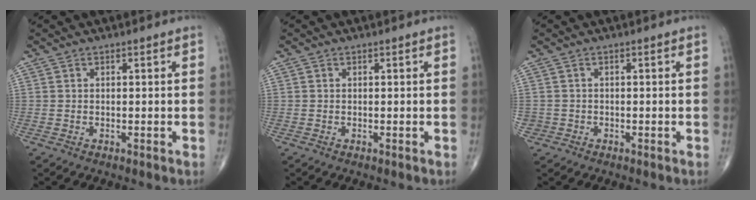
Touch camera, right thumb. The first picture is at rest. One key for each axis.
{"total": 0.0}
{"total": 1.6, "fx": -0.5, "fy": 1.5, "fz": 0.5, "tx": -0.010, "ty": 0.009, "tz": -0.007}